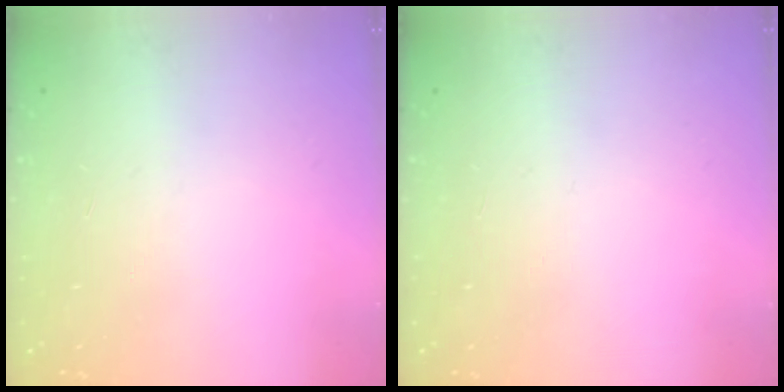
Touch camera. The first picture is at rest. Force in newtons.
{"total": 0.0}